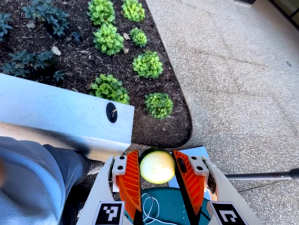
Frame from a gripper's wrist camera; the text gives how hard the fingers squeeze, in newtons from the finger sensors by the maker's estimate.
{"total": 8.6, "left": 8.5, "right": 8.7}